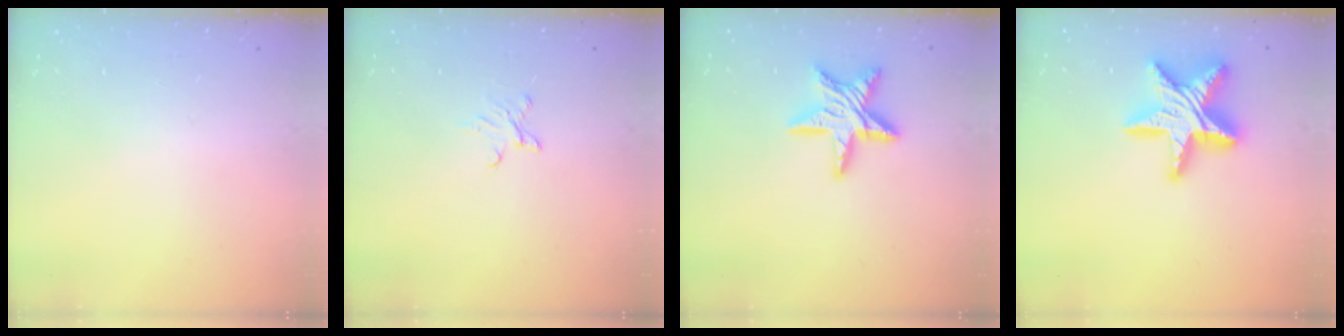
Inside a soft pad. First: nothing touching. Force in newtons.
{"total": 3.4, "press": 3.4, "slide": 0.4}
{"total": 13.9, "press": 13.9, "slide": 1.1}
{"total": 20.2, "press": 20.1, "slide": 2.0}